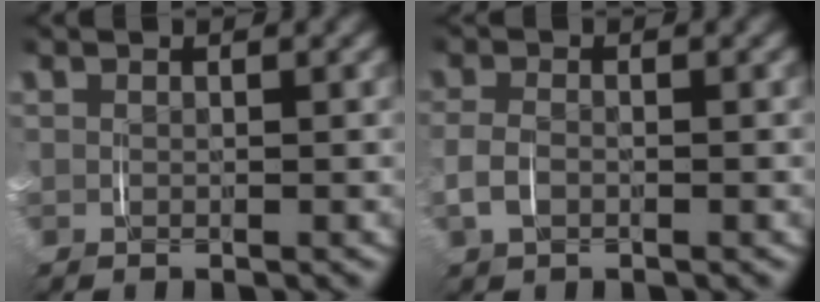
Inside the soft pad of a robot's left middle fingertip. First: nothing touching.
{"total": 1.3, "force": [-0.8, 0.4, 0.9], "torque": [-0.024, 0.000, -0.013]}